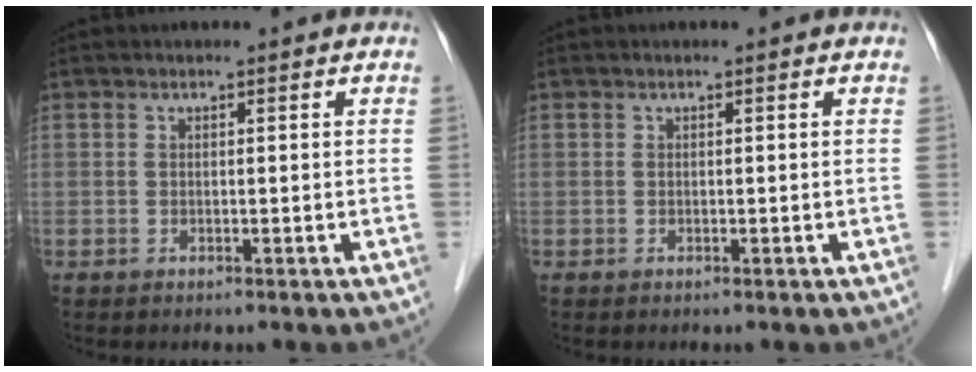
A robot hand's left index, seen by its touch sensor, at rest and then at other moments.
{"total": 0.0}